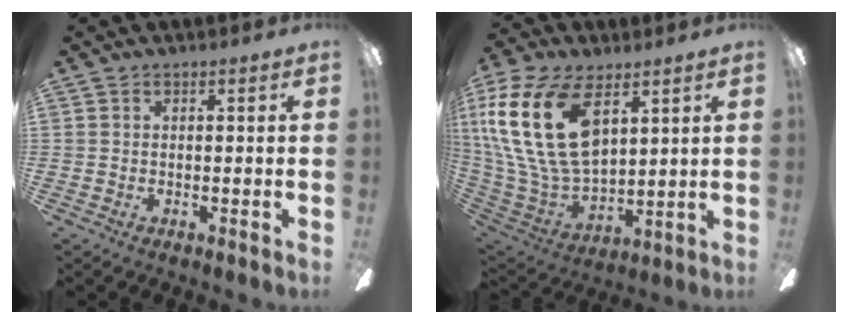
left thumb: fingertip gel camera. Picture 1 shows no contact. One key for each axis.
{"total": 25.6, "fx": 9.5, "fy": 14.4, "fz": 19.0, "tx": -0.415, "ty": -0.038, "tz": 0.168}